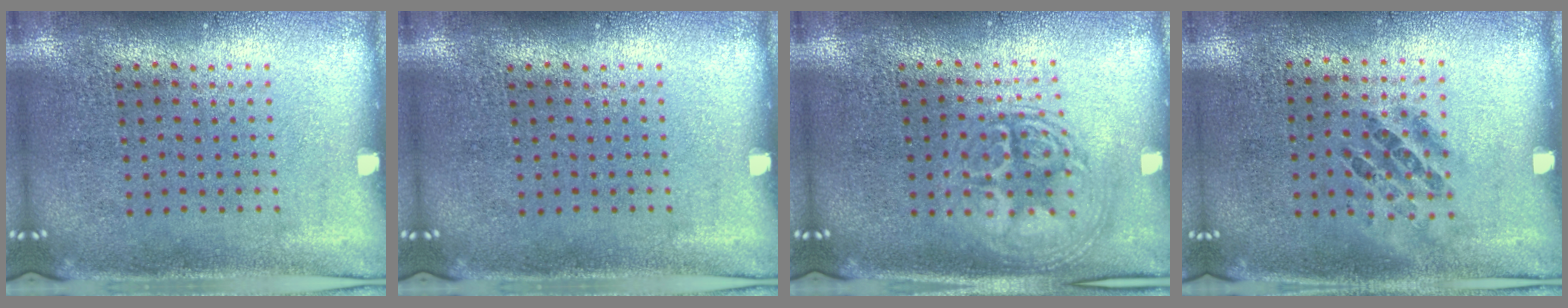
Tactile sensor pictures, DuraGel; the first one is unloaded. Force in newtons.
{"total": 0.0}
{"total": 2.8, "press": 2.8, "slide": 0.4}
{"total": 1.0, "press": 0.7, "slide": 0.7}